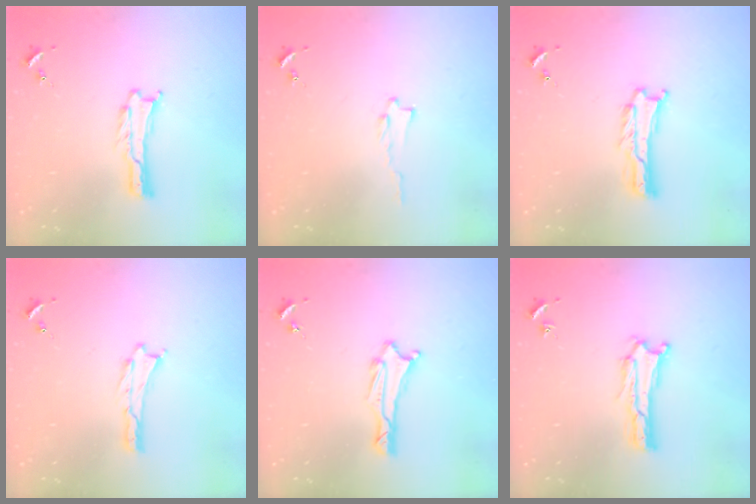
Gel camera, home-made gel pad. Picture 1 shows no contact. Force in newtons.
{"total": 0.6, "press": 0.6, "slide": 0.1}
{"total": 1.0, "press": 1.0, "slide": 0.2}
{"total": 0.0}
{"total": 1.5, "press": 1.5, "slide": 0.2}
{"total": 0.6, "press": 0.5, "slide": 0.2}